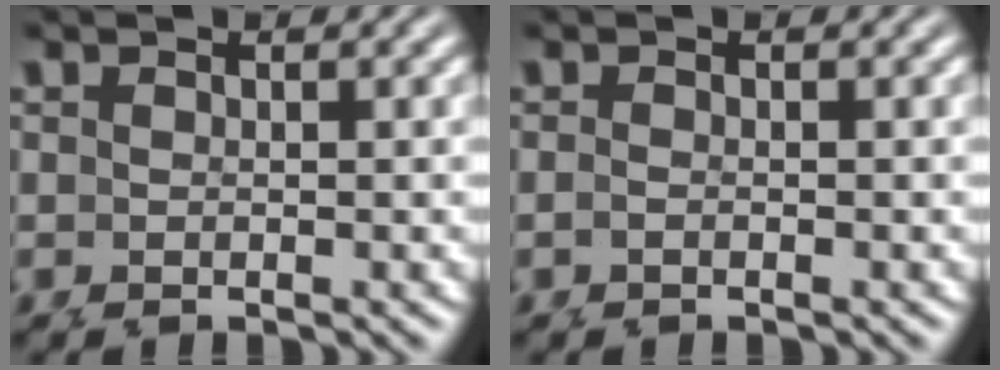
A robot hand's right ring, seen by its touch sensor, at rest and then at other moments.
{"total": 0.6, "force": [-0.2, -0.4, 0.3], "torque": [-0.006, 0.001, -0.003]}